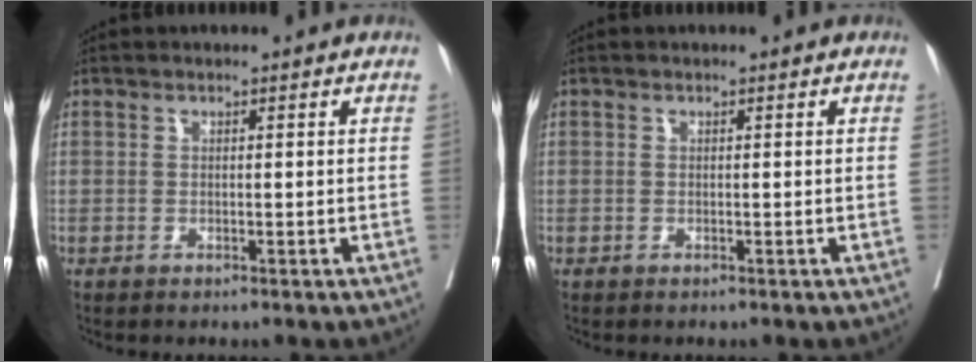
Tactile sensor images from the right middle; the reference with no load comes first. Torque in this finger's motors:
{"motor_torque": [0.47, -0.68, 0.04, 0.01]}